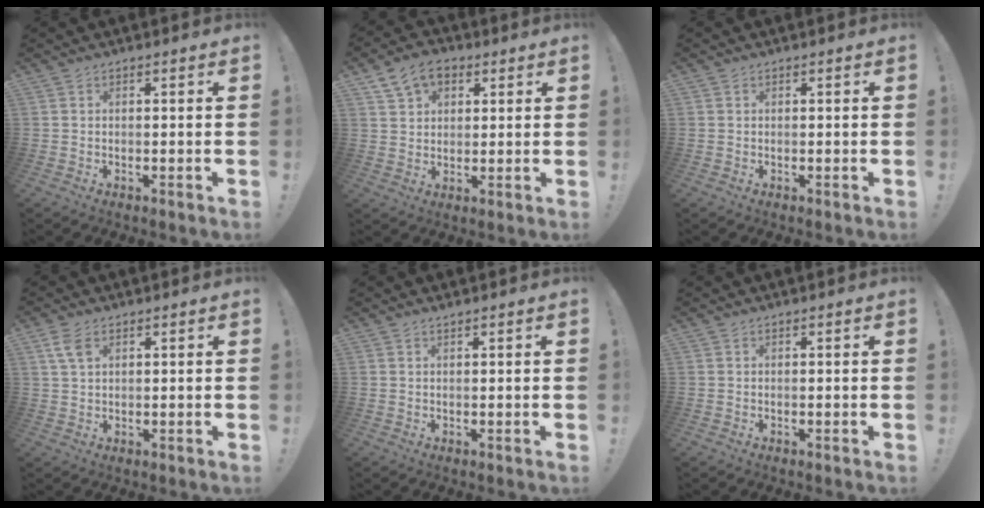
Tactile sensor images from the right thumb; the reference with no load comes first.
{"total": 9.0, "force": [4.7, 6.4, 4.3], "torque": [-0.070, -0.011, 0.091]}
{"total": 0.0}
{"total": 4.8, "force": [2.2, 2.5, 3.4], "torque": [-0.065, 0.000, 0.044]}
{"total": 0.7, "force": [0.6, -0.2, 0.3], "torque": [-0.004, -0.001, 0.011]}
{"total": 0.0}